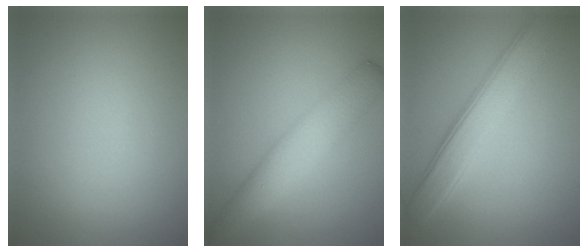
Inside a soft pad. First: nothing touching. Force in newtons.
{"total": 4.9, "press": 4.9, "slide": 0.3}
{"total": 5.4, "press": 5.4, "slide": 0.2}